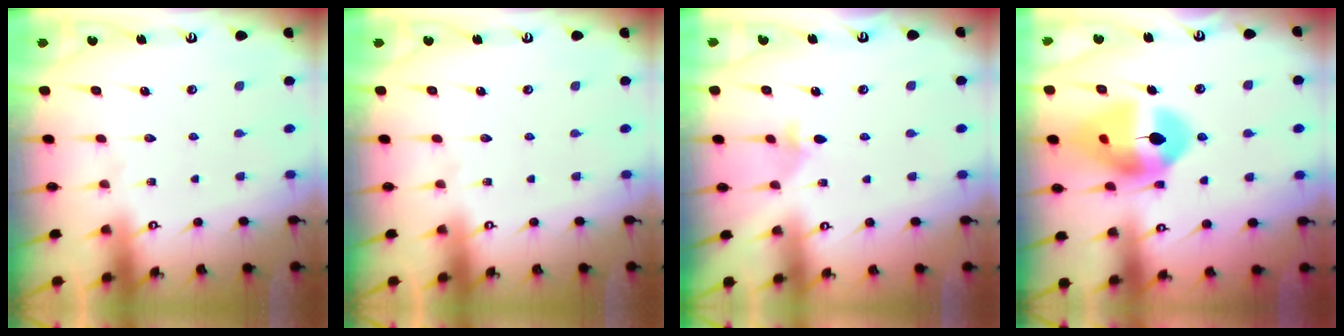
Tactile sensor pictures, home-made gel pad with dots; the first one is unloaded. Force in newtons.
{"total": 0.0}
{"total": 4.2, "press": 4.1, "slide": 0.8}
{"total": 15.5, "press": 15.4, "slide": 1.8}